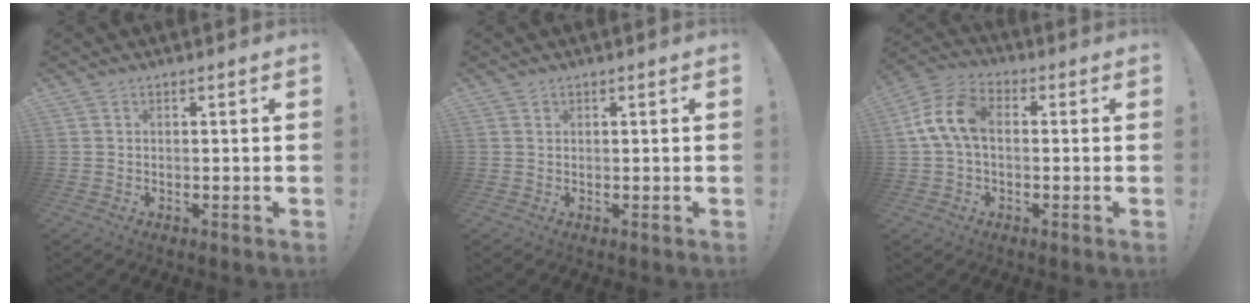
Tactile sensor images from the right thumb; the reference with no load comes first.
{"total": 0.6, "force": [0.5, 0.4, -0.1], "torque": [0.007, -0.002, 0.008]}
{"total": 10.9, "force": [0.8, 6.9, 8.4], "torque": [-0.162, 0.014, 0.022]}